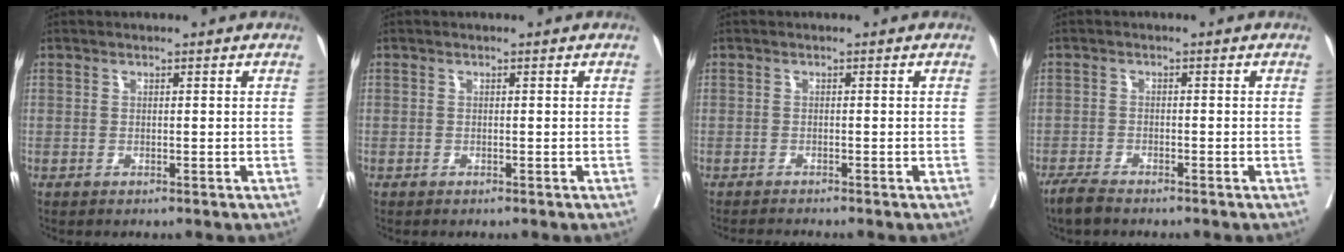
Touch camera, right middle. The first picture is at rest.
{"total": 0.0}
{"total": 1.9, "force": [-1.7, -0.7, 0.2], "torque": [-0.005, -0.007, -0.031]}
{"total": 2.8, "force": [-2.5, 0.4, 1.2], "torque": [-0.029, -0.006, -0.046]}